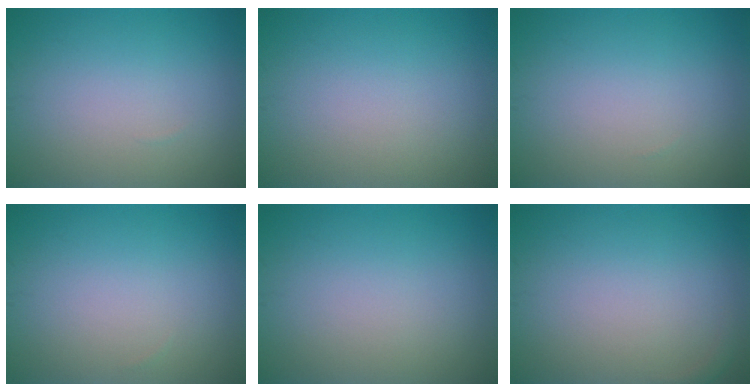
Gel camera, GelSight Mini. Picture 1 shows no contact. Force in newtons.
{"total": 0.0}
{"total": 0.0}
{"total": 0.0}
{"total": 0.0}
{"total": 0.6, "press": 0.6, "slide": 0.1}